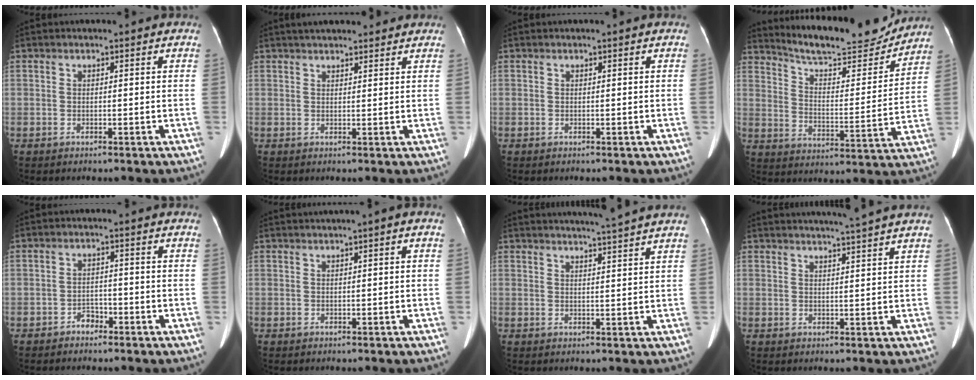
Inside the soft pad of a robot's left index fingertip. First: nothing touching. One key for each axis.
{"total": 7.9, "fx": 6.9, "fy": 2.0, "fz": 3.3, "tx": -0.042, "ty": 0.029, "tz": 0.097}
{"total": 0.0}
{"total": 16.7, "fx": 15.7, "fy": 2.5, "fz": 5.0, "tx": -0.083, "ty": -0.017, "tz": 0.231}
{"total": 2.0, "fx": -1.5, "fy": 1.1, "fz": 0.6, "tx": -0.008, "ty": 0.005, "tz": -0.025}
{"total": 1.1, "fx": 0.6, "fy": -0.1, "fz": 1.0, "tx": -0.018, "ty": 0.015, "tz": 0.014}
{"total": 7.8, "fx": 7.1, "fy": -1.6, "fz": 2.9, "tx": -0.040, "ty": 0.003, "tz": 0.087}
{"total": 6.9, "fx": 6.1, "fy": -1.6, "fz": 2.6, "tx": -0.036, "ty": 0.002, "tz": 0.076}